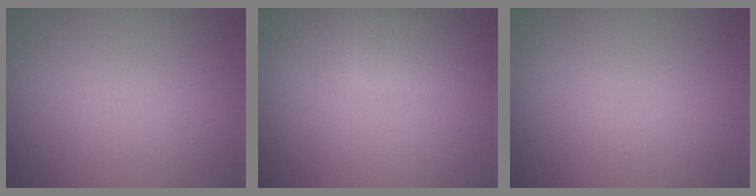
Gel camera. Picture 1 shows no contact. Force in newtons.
{"total": 2.8, "press": 2.8, "slide": 0.1}
{"total": 0.0}